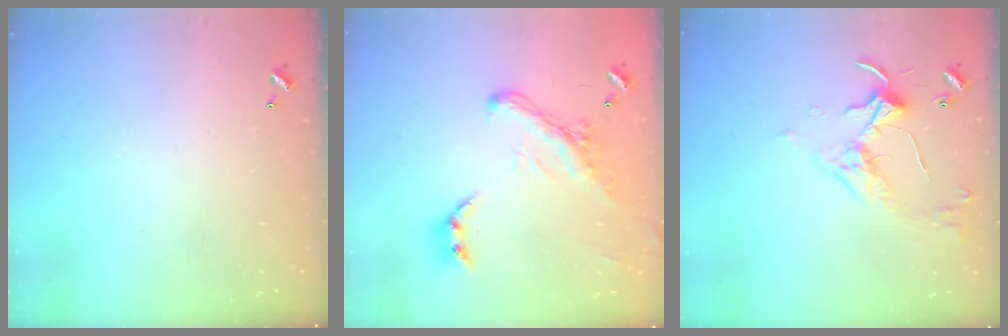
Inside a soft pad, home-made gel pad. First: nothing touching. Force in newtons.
{"total": 5.8, "press": 5.6, "slide": 1.6}
{"total": 3.4, "press": 3.4, "slide": 0.6}